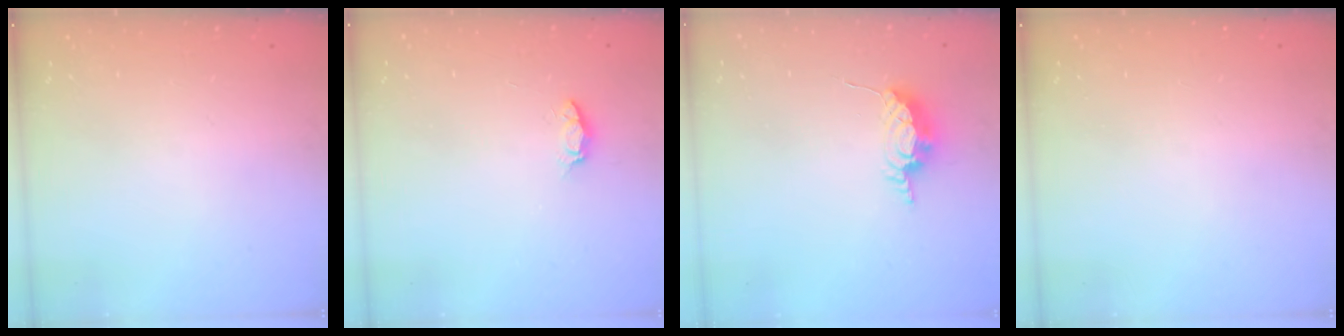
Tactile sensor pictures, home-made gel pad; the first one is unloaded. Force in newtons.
{"total": 3.3, "press": 3.3, "slide": 0.4}
{"total": 7.3, "press": 7.3, "slide": 0.4}
{"total": 0.0}